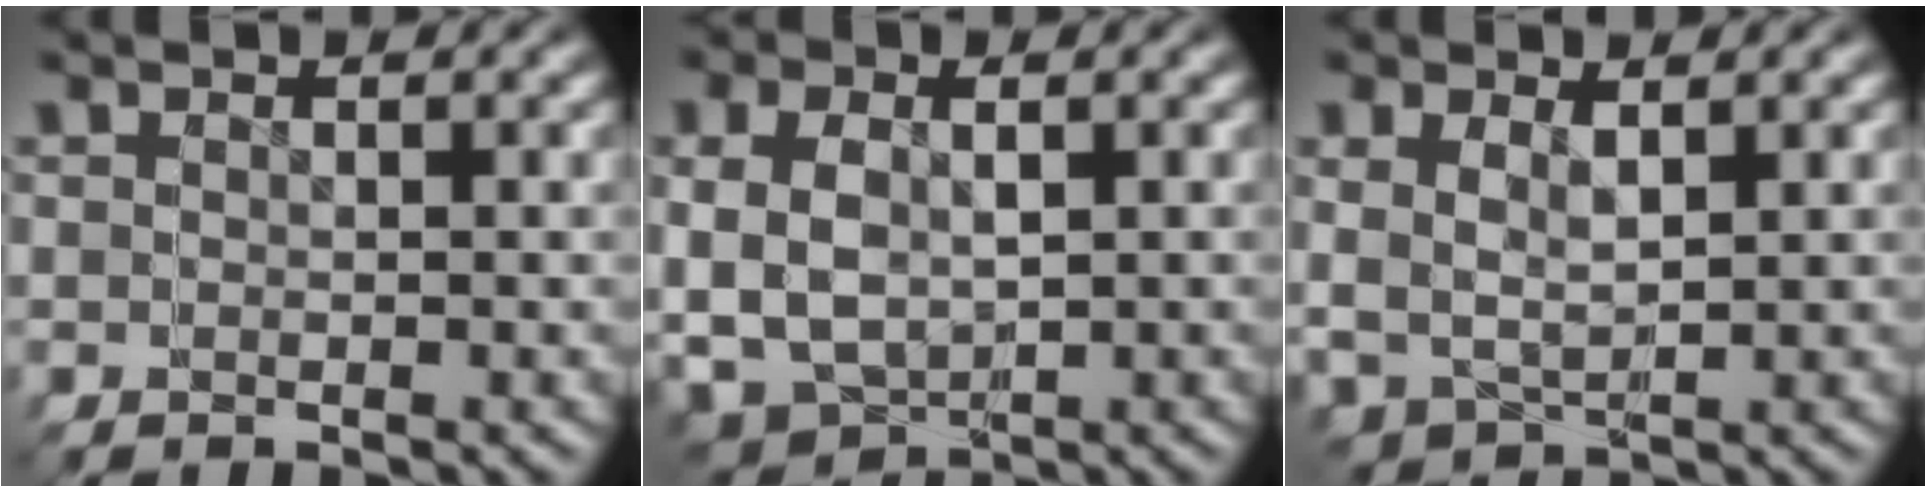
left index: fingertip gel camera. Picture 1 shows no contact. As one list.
[{"total": 5.8, "force": [-0.3, 5.4, 2.1], "torque": [-0.052, -0.012, -0.001]}, {"total": 3.1, "force": [1.3, 2.4, 1.5], "torque": [-0.037, -0.008, 0.028]}]